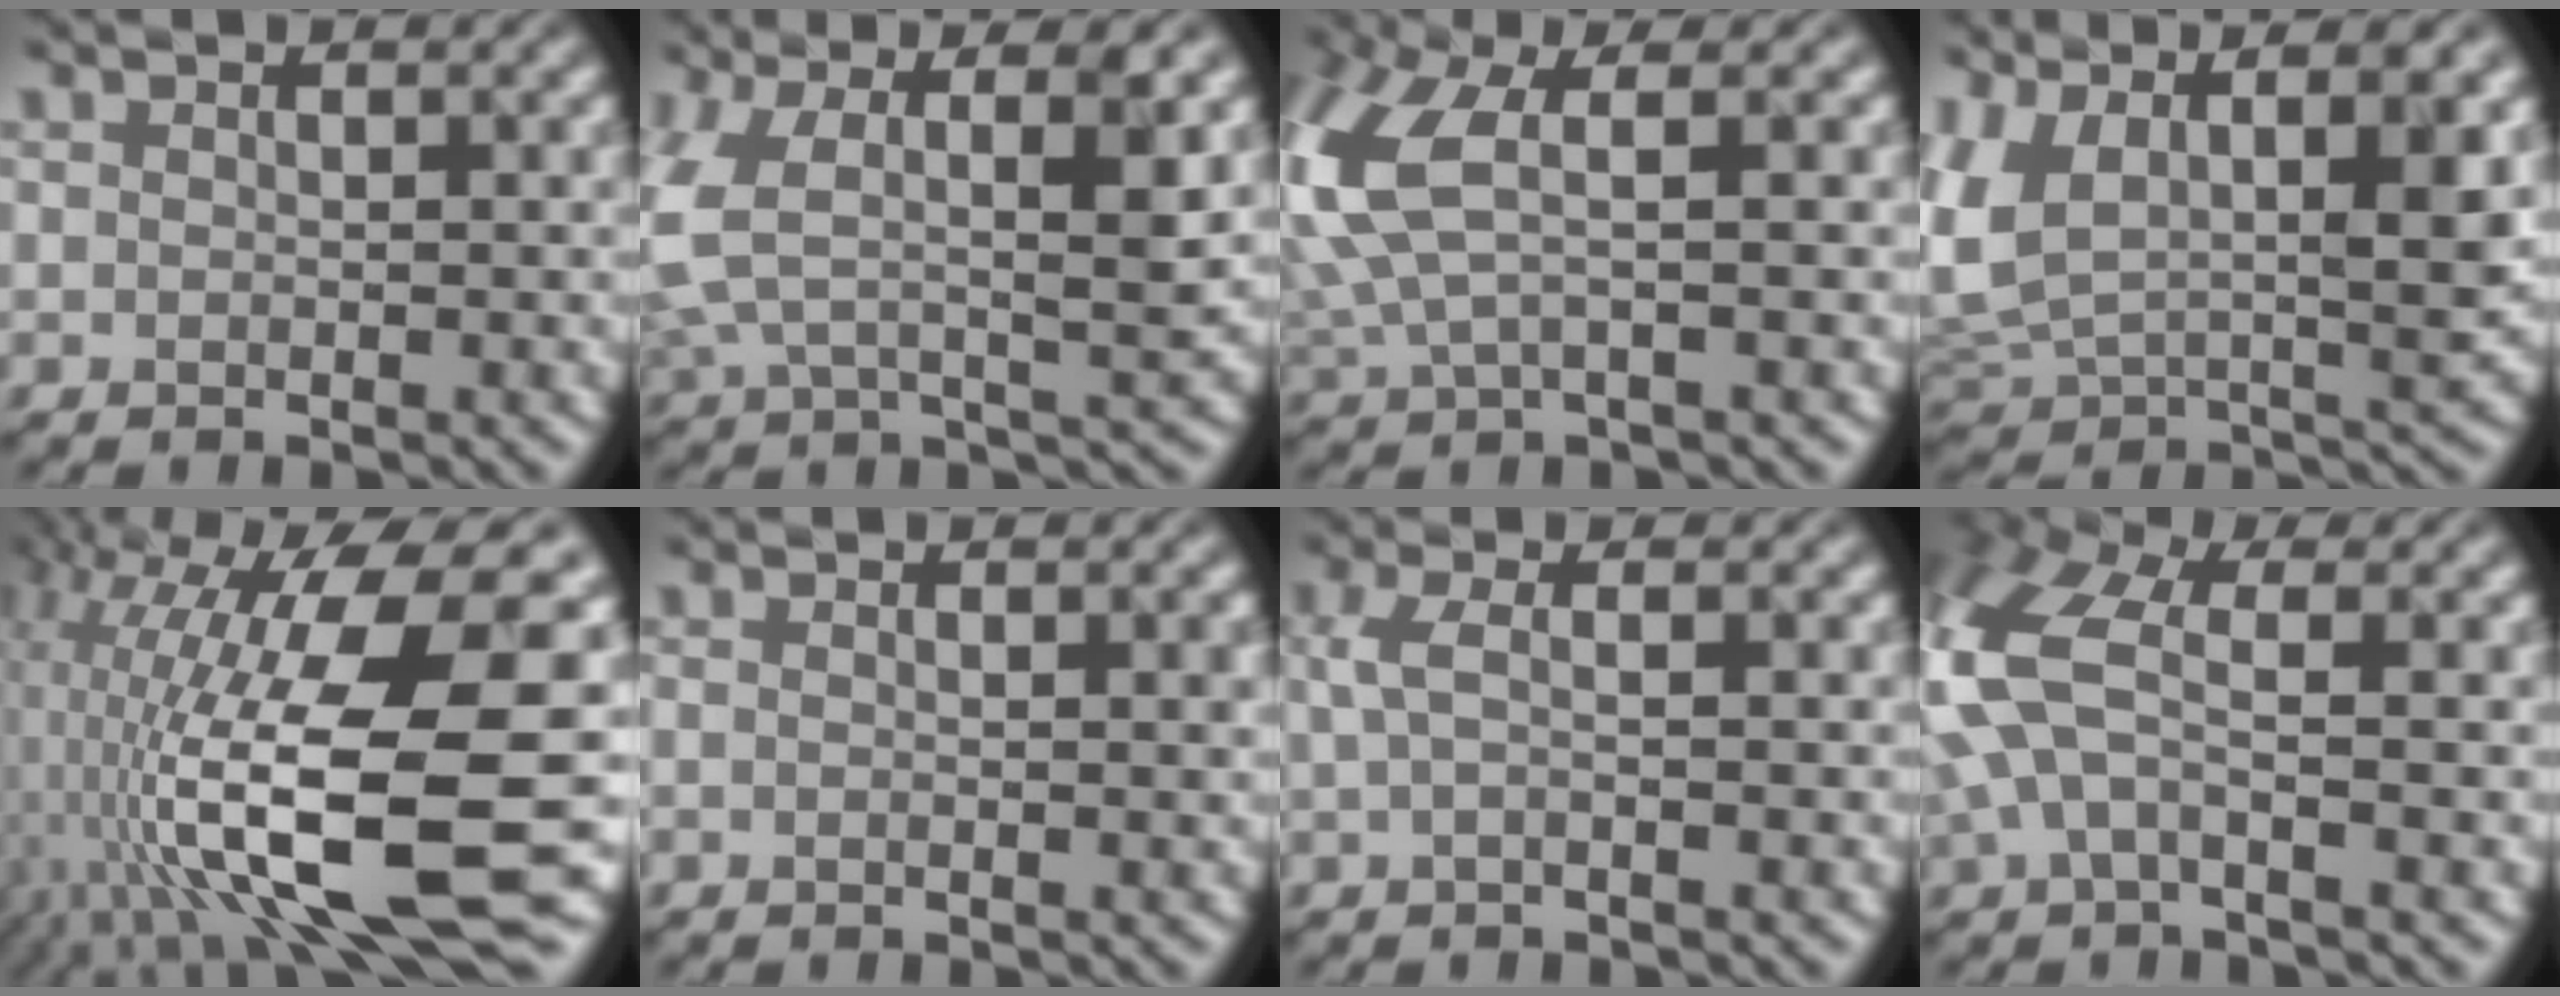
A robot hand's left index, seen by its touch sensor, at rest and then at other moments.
{"total": 8.4, "force": [1.8, 3.7, 7.4], "torque": [-0.169, -0.003, 0.030]}
{"total": 8.1, "force": [1.1, 3.6, 7.1], "torque": [-0.215, 0.000, 0.023]}
{"total": 10.4, "force": [3.4, 4.8, 8.6], "torque": [-0.206, -0.001, 0.065]}
{"total": 15.8, "force": [-1.4, 6.1, 14.5], "torque": [-0.272, -0.005, -0.025]}
{"total": 0.8, "force": [-0.1, 0.1, 0.8], "torque": [-0.012, -0.004, -0.006]}
{"total": 1.9, "force": [0.0, 0.5, 1.8], "torque": [-0.044, 0.000, -0.004]}
{"total": 7.0, "force": [0.8, 3.6, 5.9], "torque": [-0.173, 0.008, 0.002]}